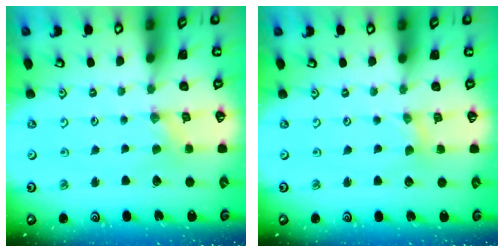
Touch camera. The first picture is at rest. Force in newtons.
{"total": 0.0}